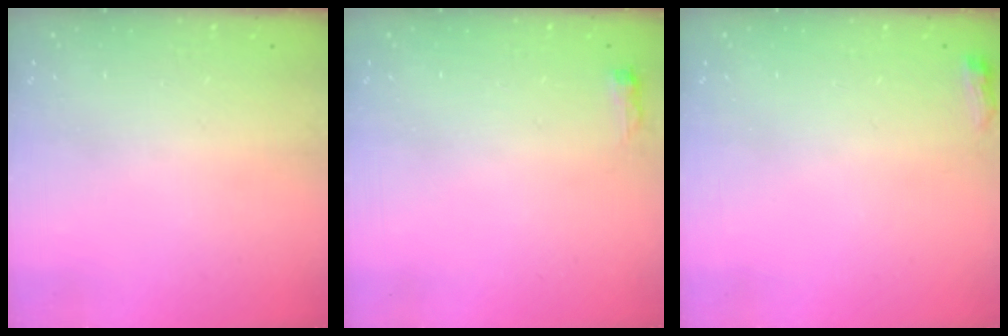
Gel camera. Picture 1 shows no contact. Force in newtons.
{"total": 9.8, "press": 2.8, "slide": 9.4}
{"total": 4.7, "press": 4.6, "slide": 0.8}